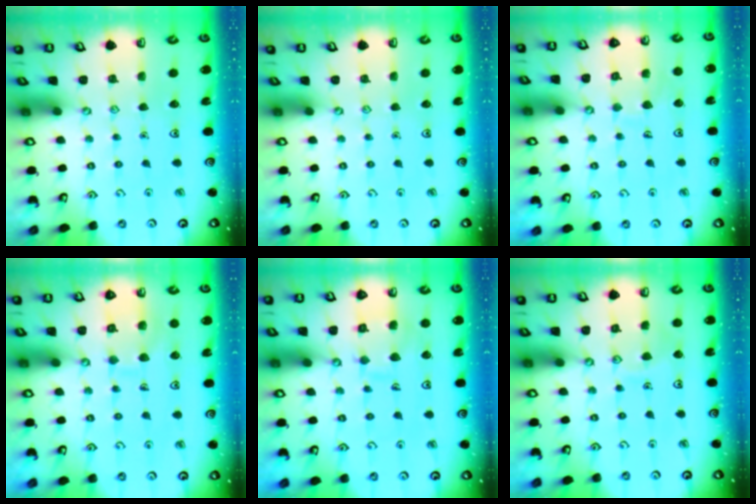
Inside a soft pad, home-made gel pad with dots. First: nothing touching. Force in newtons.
{"total": 0.0}
{"total": 7.0, "press": 7.0, "slide": 0.5}
{"total": 9.1, "press": 9.1, "slide": 0.7}
{"total": 9.2, "press": 9.2, "slide": 0.7}
{"total": 6.2, "press": 6.2, "slide": 0.5}